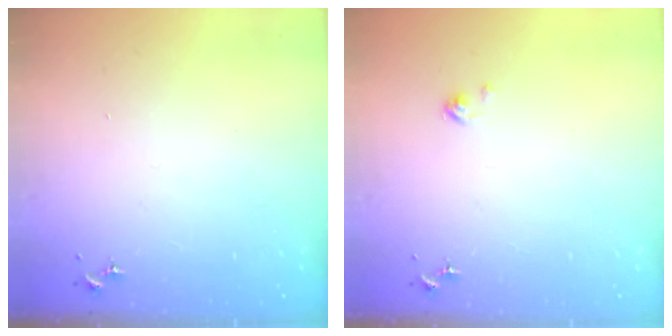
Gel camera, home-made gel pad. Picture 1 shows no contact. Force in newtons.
{"total": 2.4, "press": 2.4, "slide": 0.3}